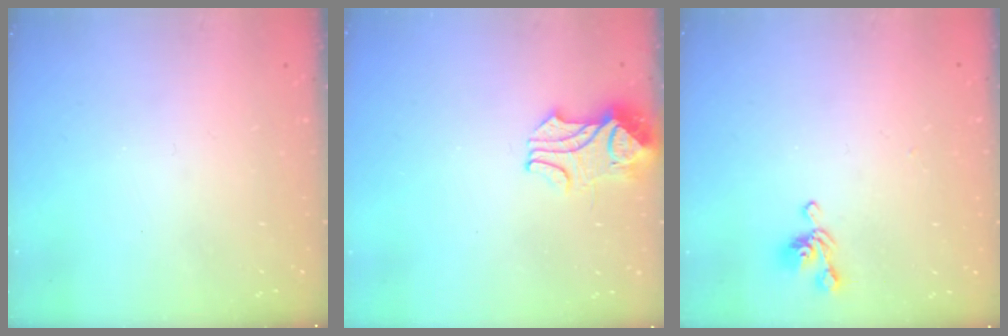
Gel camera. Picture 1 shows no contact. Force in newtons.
{"total": 2.1, "press": 2.0, "slide": 0.7}
{"total": 4.2, "press": 4.2, "slide": 0.3}